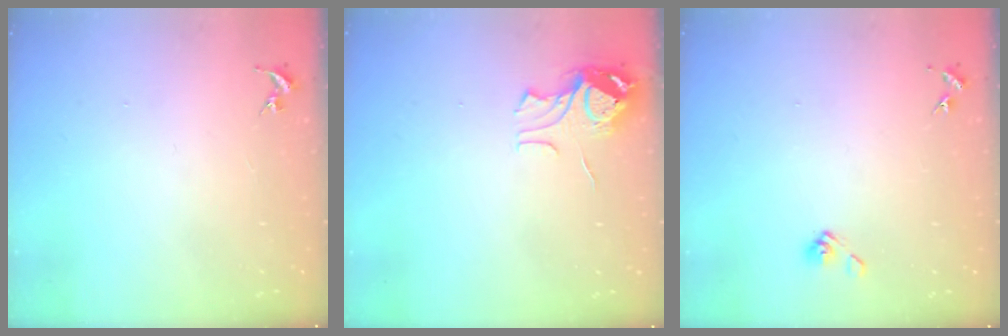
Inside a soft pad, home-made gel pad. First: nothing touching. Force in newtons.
{"total": 7.7, "press": 7.7, "slide": 0.7}
{"total": 5.6, "press": 5.1, "slide": 2.3}